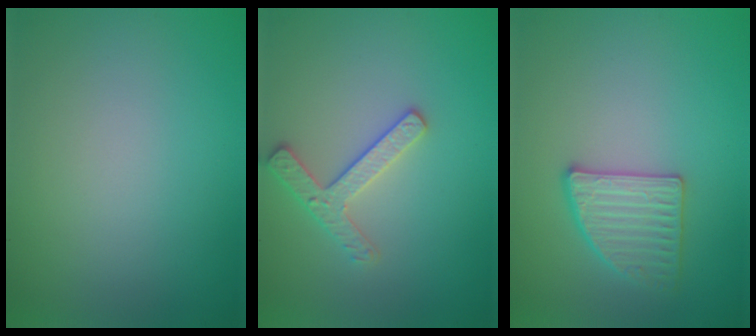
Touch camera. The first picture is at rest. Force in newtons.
{"total": 2.5, "press": 2.4, "slide": 0.3}
{"total": 3.0, "press": 3.0, "slide": 0.6}